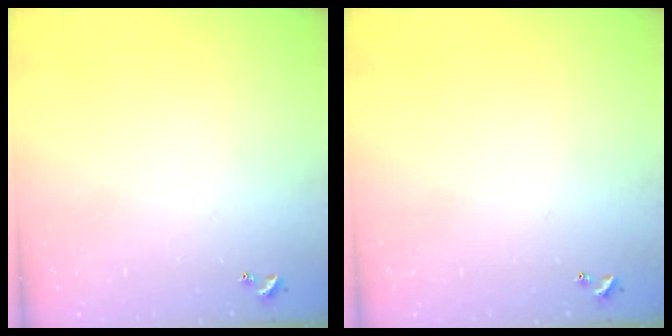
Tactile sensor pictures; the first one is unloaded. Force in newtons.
{"total": 0.0}